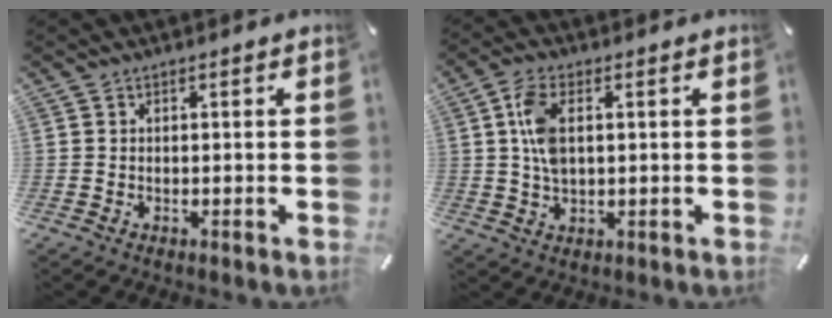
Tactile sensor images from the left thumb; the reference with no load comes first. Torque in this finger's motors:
{"motor_torque": [0.45, 0.73, 1.04, -0.46, 0.06]}